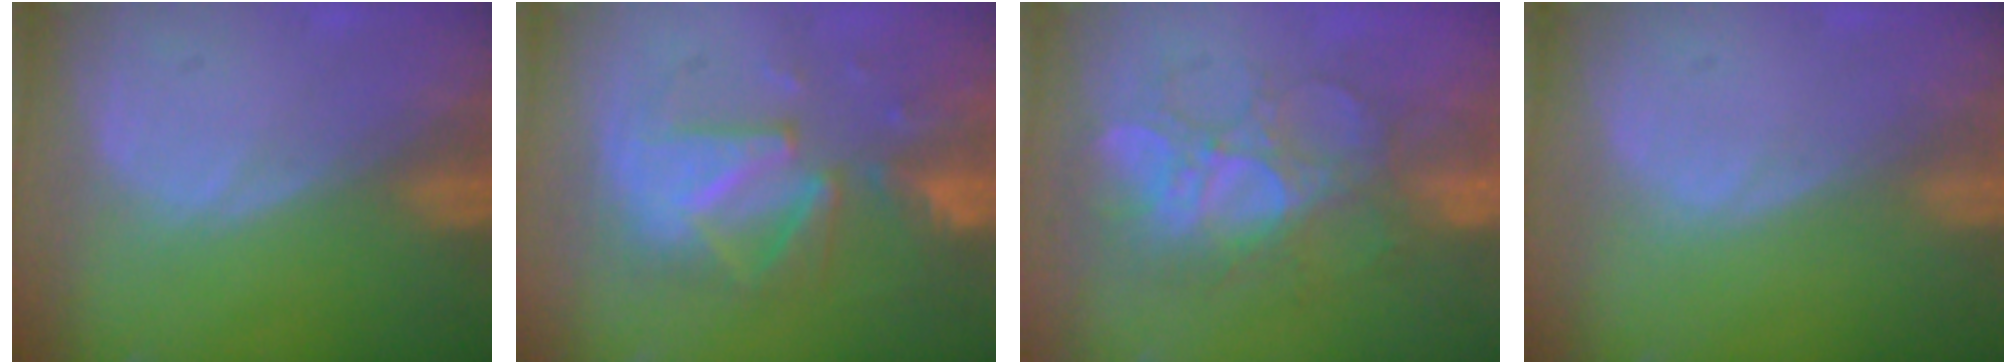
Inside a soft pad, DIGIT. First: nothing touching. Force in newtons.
{"total": 9.0, "press": 8.8, "slide": 1.7}
{"total": 9.2, "press": 8.5, "slide": 3.5}
{"total": 0.0}